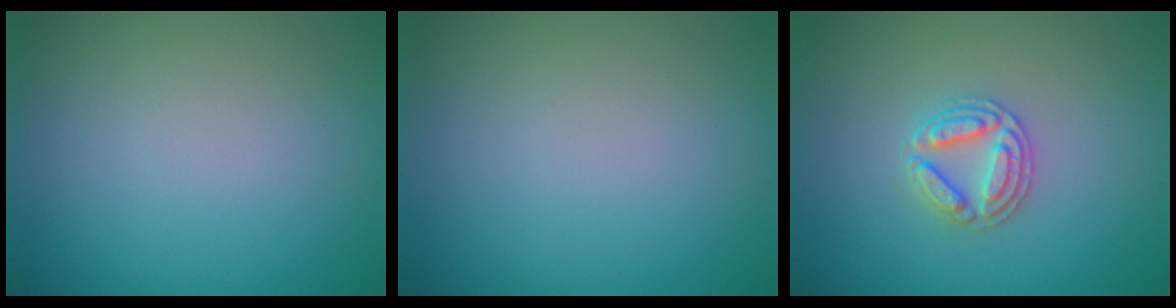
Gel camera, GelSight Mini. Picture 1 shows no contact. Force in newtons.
{"total": 0.0}
{"total": 2.8, "press": 2.7, "slide": 0.5}